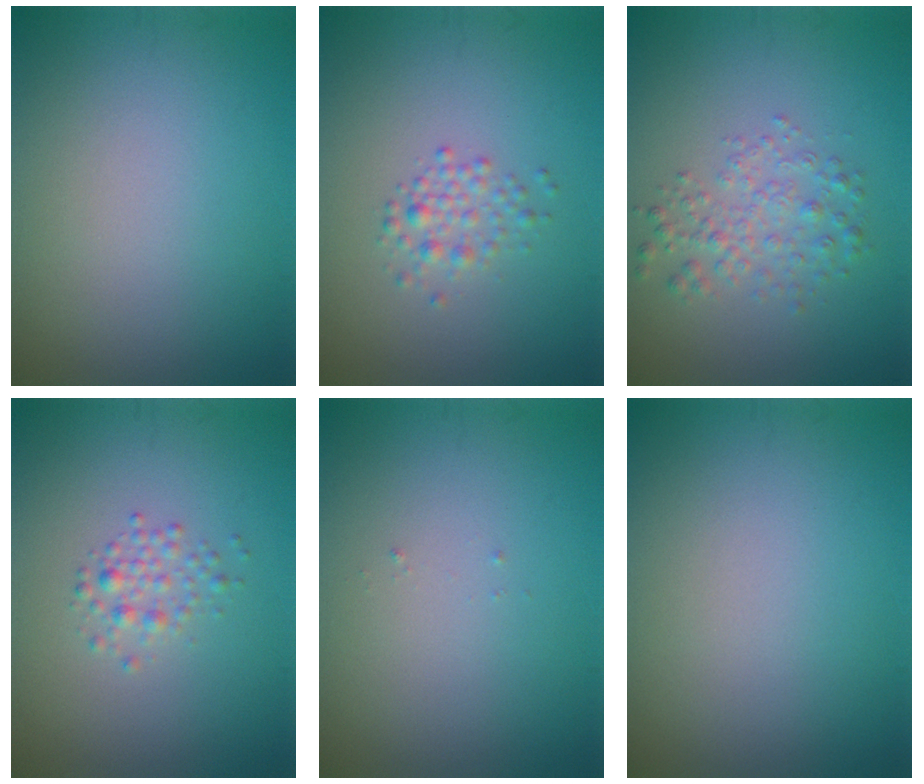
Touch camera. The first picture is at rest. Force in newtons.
{"total": 1.7, "press": 1.7, "slide": 0.0}
{"total": 2.5, "press": 2.5, "slide": 0.1}
{"total": 1.6, "press": 1.6, "slide": 0.0}
{"total": 0.0}
{"total": 0.0}